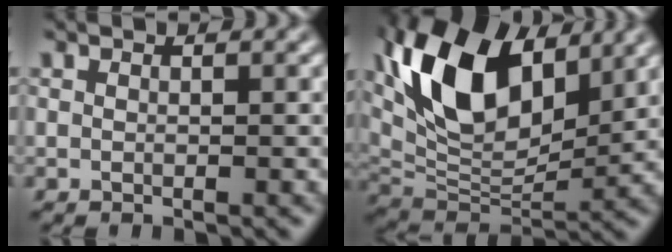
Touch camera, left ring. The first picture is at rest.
{"total": 11.8, "force": [4.6, 6.7, 8.6], "torque": [-0.170, 0.021, 0.086]}